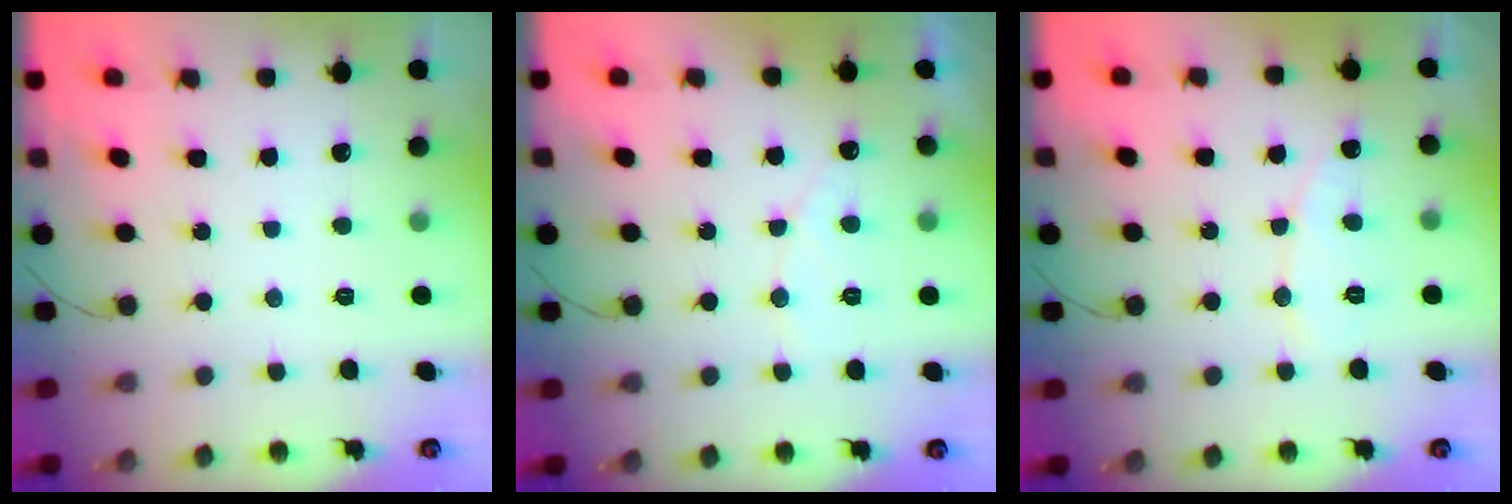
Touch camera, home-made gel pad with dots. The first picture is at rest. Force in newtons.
{"total": 4.6, "press": 4.6, "slide": 0.2}
{"total": 6.1, "press": 6.1, "slide": 0.4}